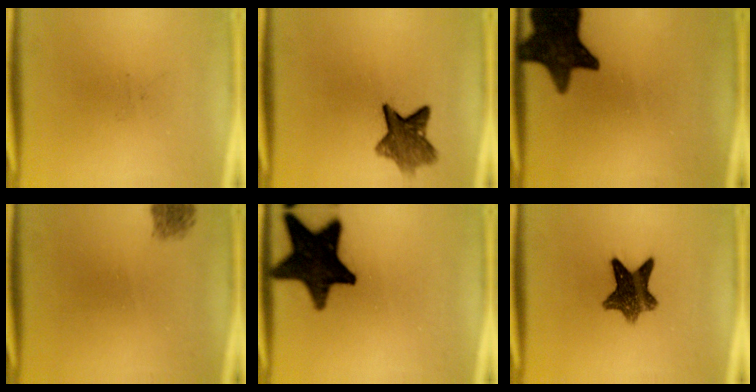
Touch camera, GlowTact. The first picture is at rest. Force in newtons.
{"total": 7.2}
{"total": 14.8}
{"total": 1.8}
{"total": 18.5}
{"total": 9.3}